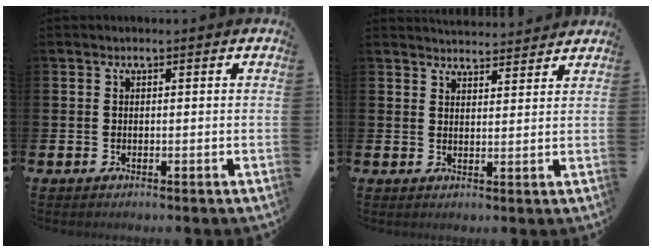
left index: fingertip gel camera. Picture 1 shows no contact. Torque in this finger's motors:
{"motor_torque": [-0.17, -0.51, -0.02, 0.01]}